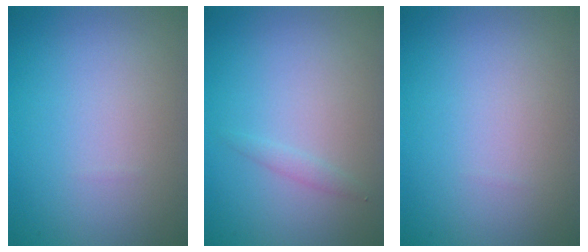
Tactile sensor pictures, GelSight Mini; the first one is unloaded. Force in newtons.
{"total": 0.8, "press": 0.8, "slide": 0.0}
{"total": 0.0}